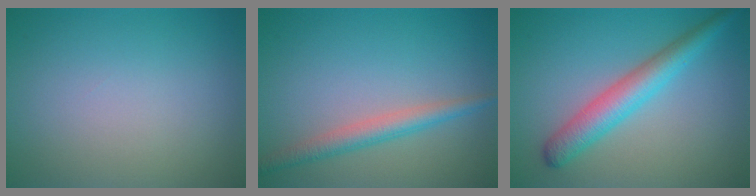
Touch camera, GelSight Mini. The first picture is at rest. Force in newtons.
{"total": 2.6, "press": 2.6, "slide": 0.0}
{"total": 4.3, "press": 4.3, "slide": 0.1}